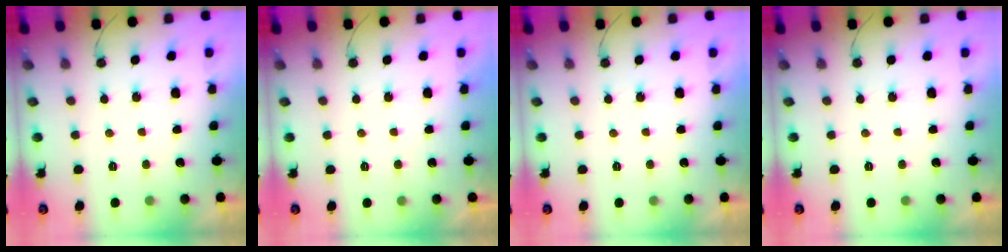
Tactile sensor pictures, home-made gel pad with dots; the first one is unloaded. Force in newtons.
{"total": 1.8, "press": 1.7, "slide": 0.1}
{"total": 1.8, "press": 1.8, "slide": 0.0}
{"total": 0.0}